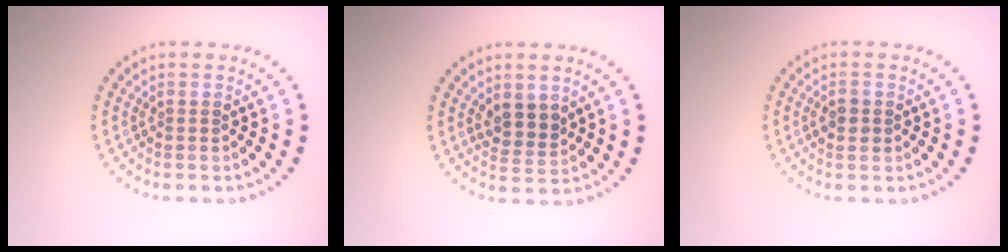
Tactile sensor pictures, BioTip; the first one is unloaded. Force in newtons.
{"total": 2.3, "press": 2.0, "slide": 1.2}
{"total": 1.9, "press": 1.9, "slide": 0.1}